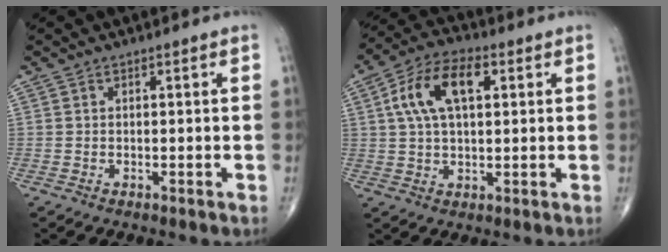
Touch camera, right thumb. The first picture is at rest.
{"total": 11.8, "force": [3.2, 6.1, 9.5], "torque": [-0.177, 0.020, 0.053]}